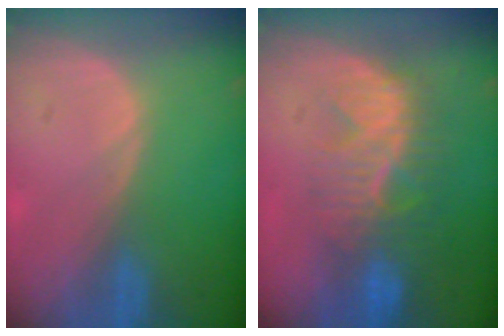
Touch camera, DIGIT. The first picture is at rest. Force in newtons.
{"total": 9.3, "press": 8.4, "slide": 3.9}